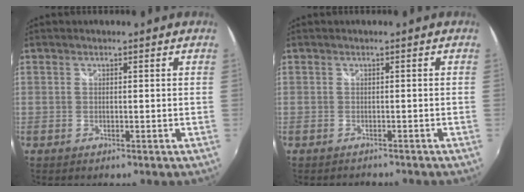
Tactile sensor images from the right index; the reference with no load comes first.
{"total": 2.3, "force": [-2.3, 0.3, 0.5], "torque": [-0.014, -0.013, -0.031]}